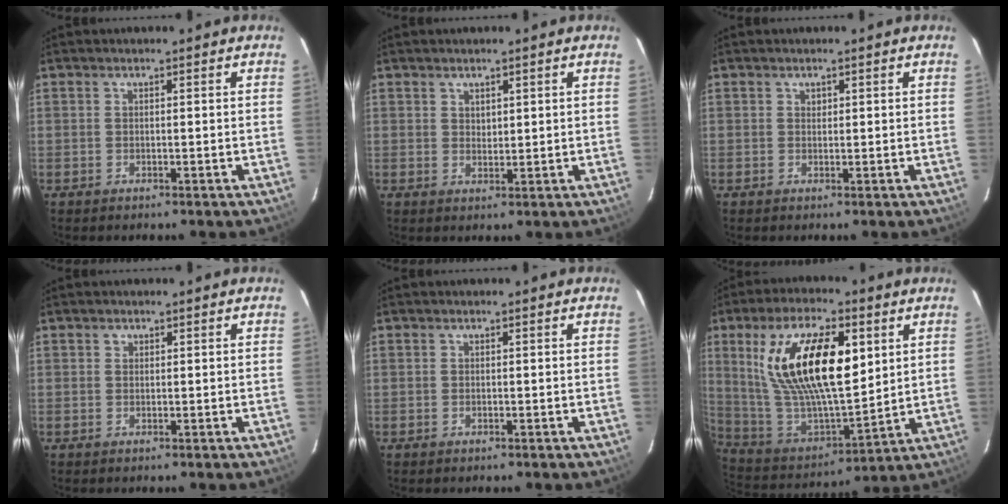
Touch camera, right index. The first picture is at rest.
{"total": 1.7, "force": [1.1, 1.2, 0.6], "torque": [-0.006, 0.001, 0.020]}
{"total": 0.7, "force": [0.4, 0.5, 0.1], "torque": [0.003, 0.005, 0.009]}
{"total": 0.7, "force": [0.3, 0.6, 0.0], "torque": [0.002, 0.003, 0.003]}
{"total": 0.0}
{"total": 22.7, "force": [7.4, 9.0, 19.4], "torque": [-0.364, 0.007, 0.149]}